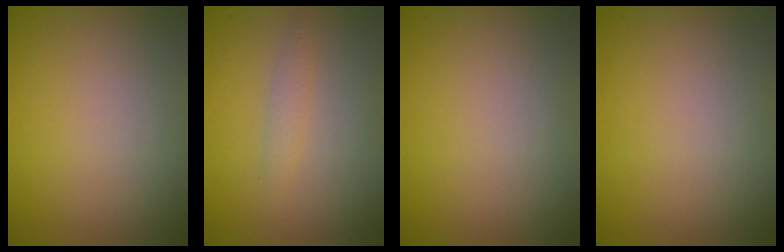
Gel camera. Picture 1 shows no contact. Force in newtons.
{"total": 1.1, "press": 1.1, "slide": 0.1}
{"total": 0.0}
{"total": 0.0}